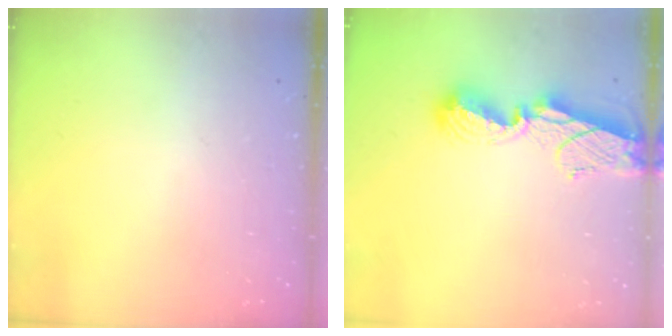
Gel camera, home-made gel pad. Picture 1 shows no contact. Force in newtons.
{"total": 9.7, "press": 9.7, "slide": 0.9}